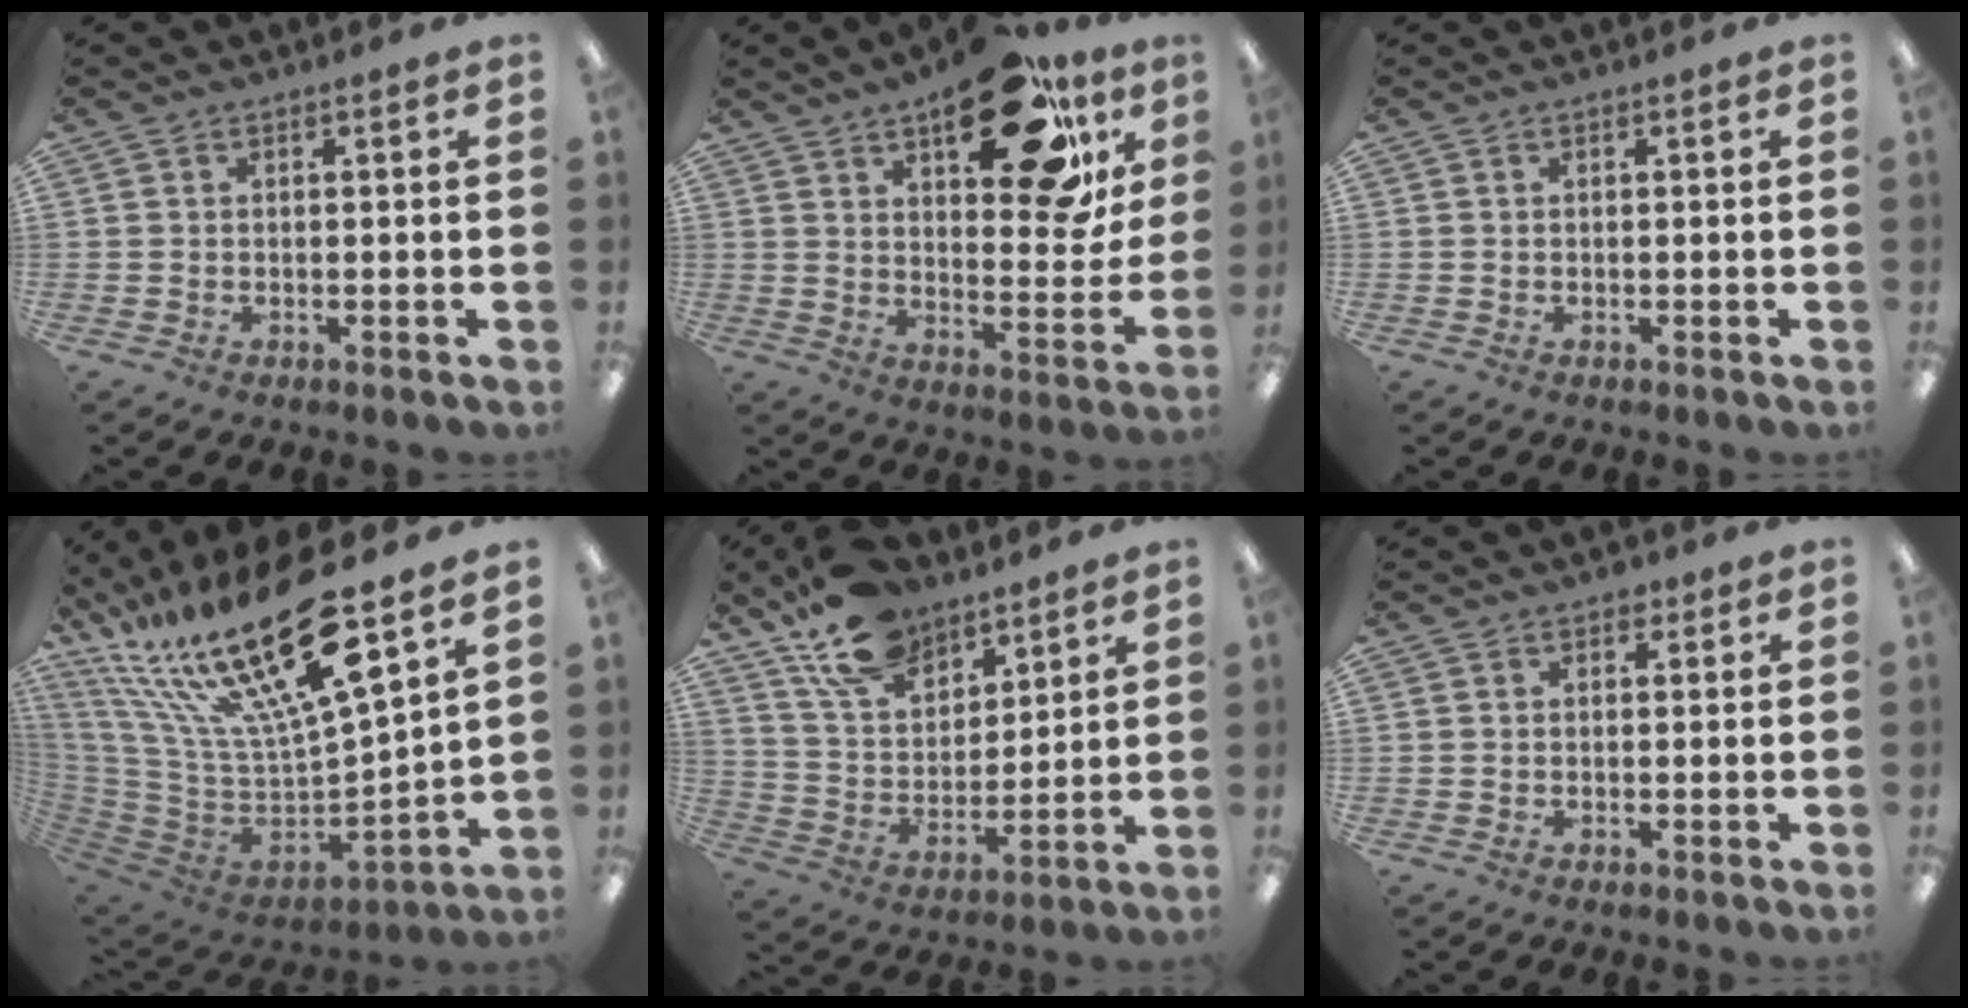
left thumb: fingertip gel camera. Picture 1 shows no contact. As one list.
[{"total": 22.9, "force": [13.8, 9.6, 15.5], "torque": [-0.205, -0.072, 0.217]}, {"total": 0.0}, {"total": 27.7, "force": [19.0, 6.3, 19.2], "torque": [-0.383, -0.127, 0.314]}, {"total": 15.4, "force": [11.6, 7.8, 6.4], "torque": [-0.131, -0.056, 0.220]}, {"total": 1.3, "force": [0.5, 1.0, 0.6], "torque": [-0.005, -0.001, 0.007]}]